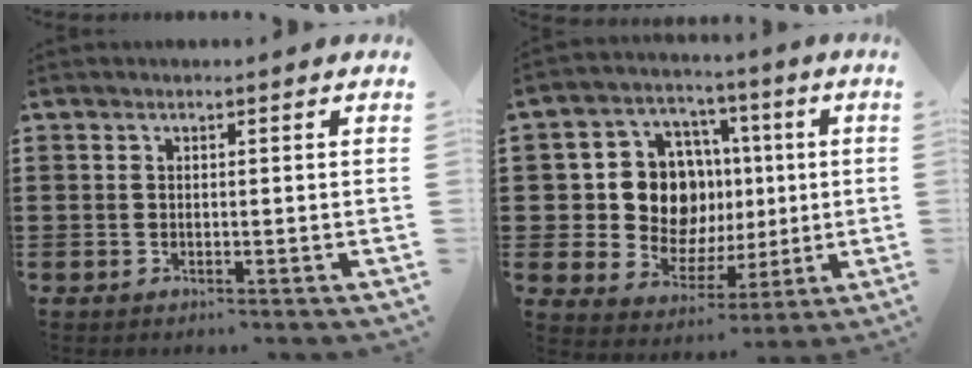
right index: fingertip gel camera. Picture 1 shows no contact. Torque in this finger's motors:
{"motor_torque": [1.40, 0.74, 0.58, 0.09]}